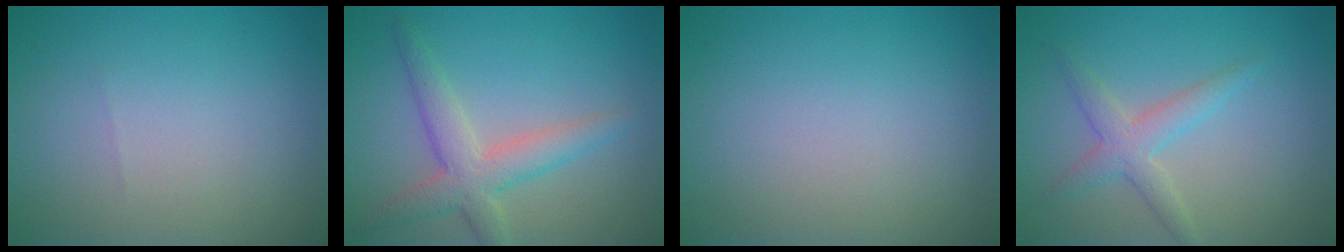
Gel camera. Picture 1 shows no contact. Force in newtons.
{"total": 4.0, "press": 4.0, "slide": 0.2}
{"total": 0.0}
{"total": 2.7, "press": 2.7, "slide": 0.1}